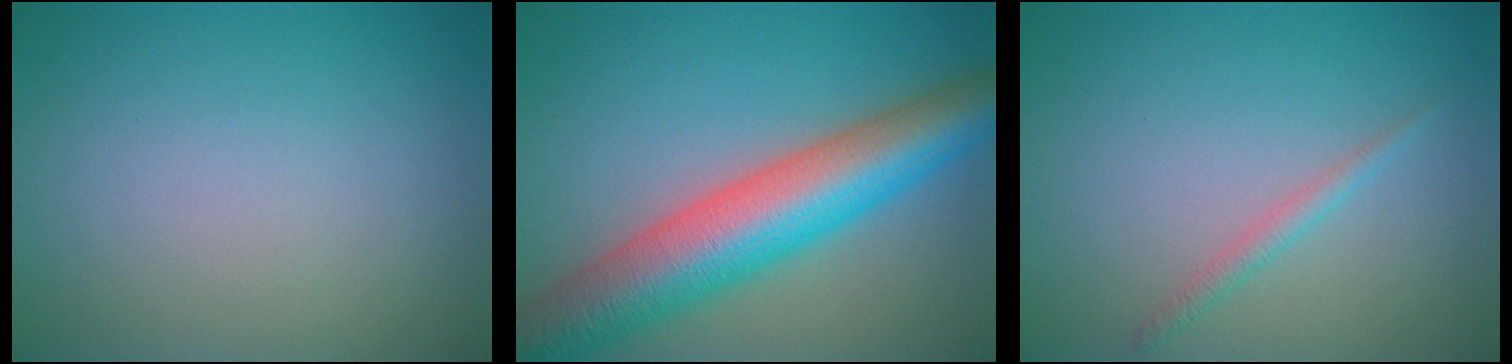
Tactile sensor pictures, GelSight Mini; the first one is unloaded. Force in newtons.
{"total": 10.6, "press": 10.6, "slide": 0.2}
{"total": 1.2, "press": 1.2, "slide": 0.0}